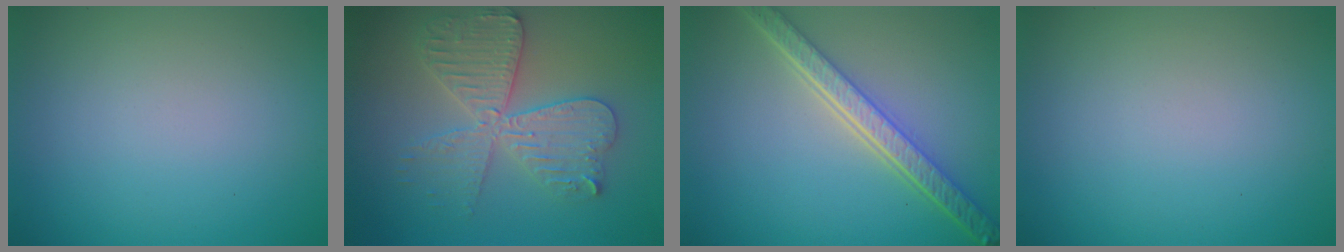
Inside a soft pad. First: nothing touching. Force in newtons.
{"total": 5.7, "press": 5.6, "slide": 0.8}
{"total": 5.7, "press": 4.2, "slide": 3.9}
{"total": 0.0}